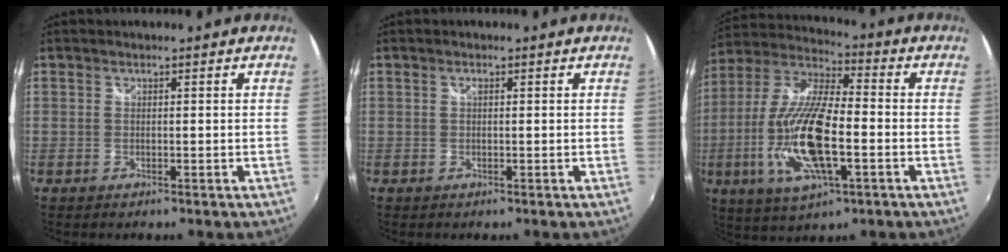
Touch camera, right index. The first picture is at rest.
{"total": 0.6, "force": [0.2, 0.2, 0.5], "torque": [-0.011, 0.003, 0.001]}
{"total": 18.8, "force": [-4.6, 6.4, 17.1], "torque": [-0.355, -0.013, -0.088]}